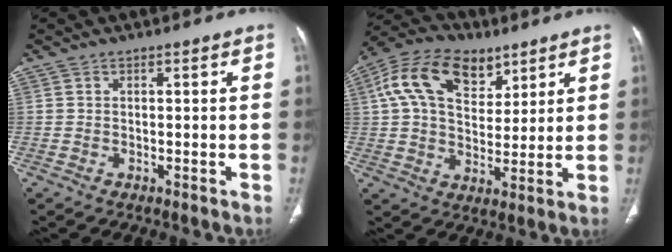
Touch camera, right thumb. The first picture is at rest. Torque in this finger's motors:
{"motor_torque": [0.21, 0.36, 0.57, -0.45, 0.22]}